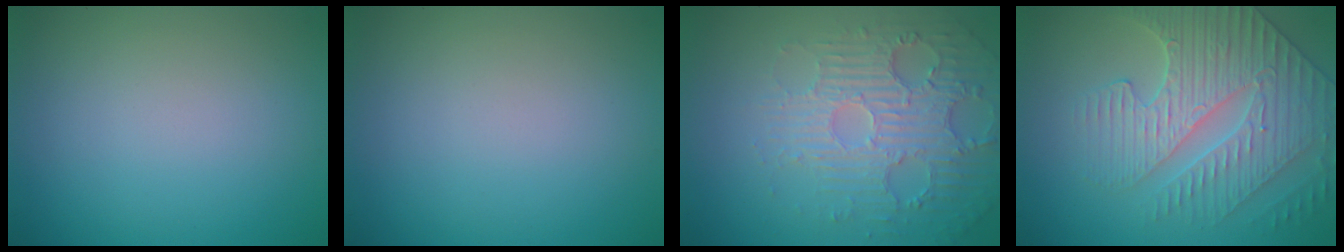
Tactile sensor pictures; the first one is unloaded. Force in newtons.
{"total": 0.0}
{"total": 4.3, "press": 3.8, "slide": 2.1}
{"total": 5.0, "press": 4.8, "slide": 1.2}